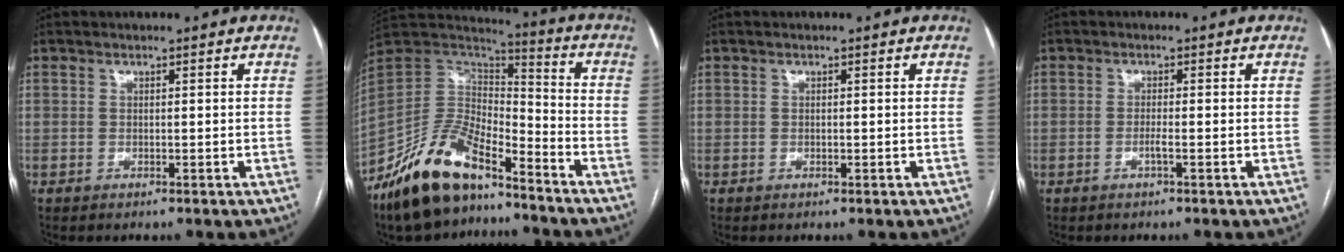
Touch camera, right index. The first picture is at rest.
{"total": 17.2, "force": [-13.0, 6.0, 9.6], "torque": [-0.184, 0.015, -0.240]}
{"total": 0.0}
{"total": 1.4, "force": [-0.6, -0.1, 1.2], "torque": [-0.024, 0.000, -0.012]}